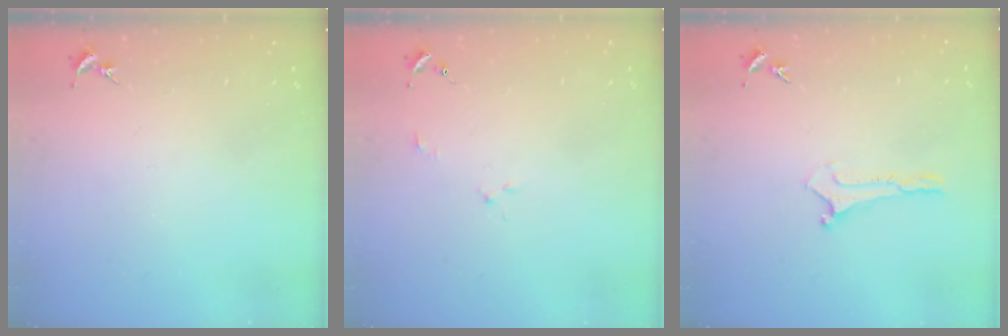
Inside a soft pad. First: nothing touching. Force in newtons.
{"total": 2.2, "press": 2.2, "slide": 0.2}
{"total": 0.0}